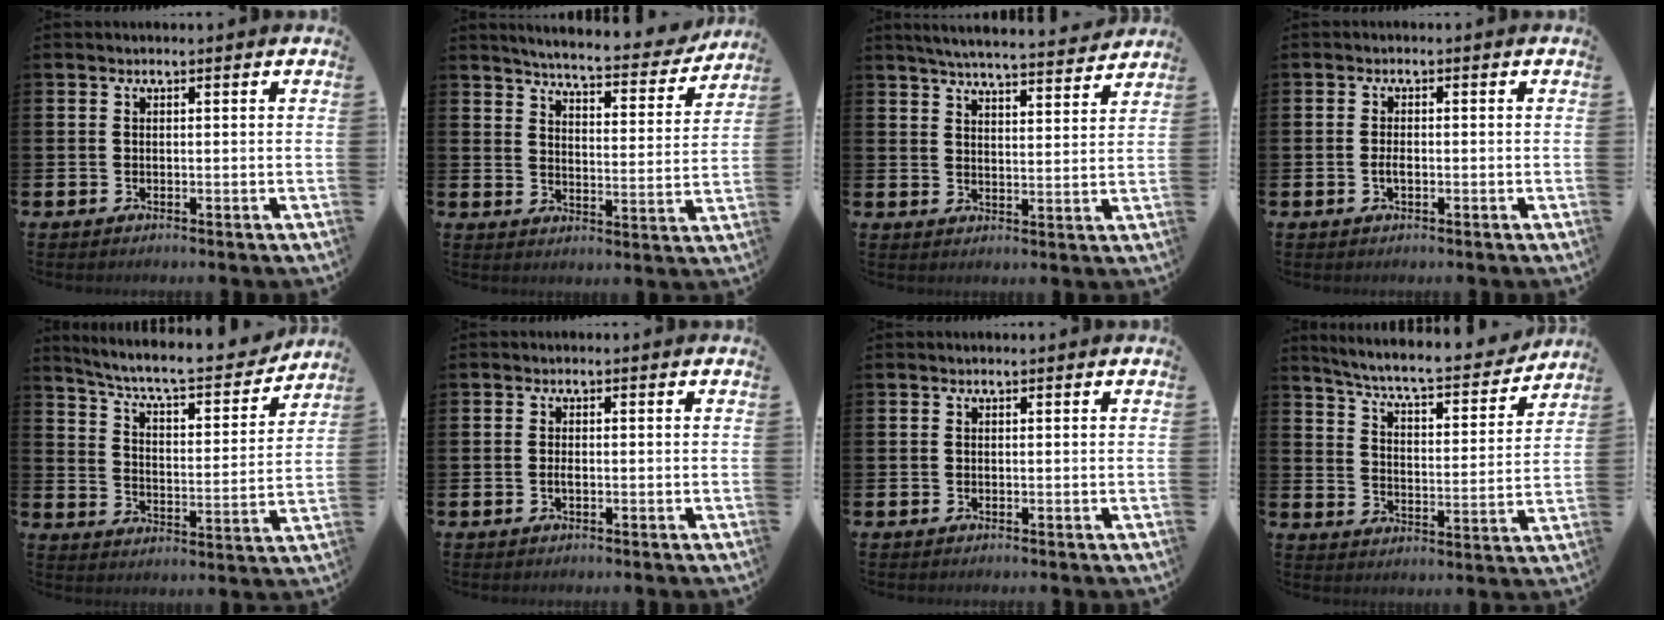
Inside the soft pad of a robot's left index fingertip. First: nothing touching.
{"total": 5.5, "force": [5.3, 0.4, 1.6], "torque": [-0.048, -0.041, 0.086]}
{"total": 5.9, "force": [5.7, 0.1, 1.3], "torque": [-0.039, -0.038, 0.099]}
{"total": 1.5, "force": [-0.3, 0.7, 1.3], "torque": [-0.021, -0.001, -0.007]}
{"total": 8.1, "force": [7.4, 1.3, 3.0], "torque": [-0.084, -0.053, 0.124]}
{"total": 0.9, "force": [-0.2, 0.3, 0.9], "torque": [-0.013, -0.002, -0.005]}
{"total": 0.0}
{"total": 7.2, "force": [6.6, 0.6, 2.7], "torque": [-0.082, -0.048, 0.110]}